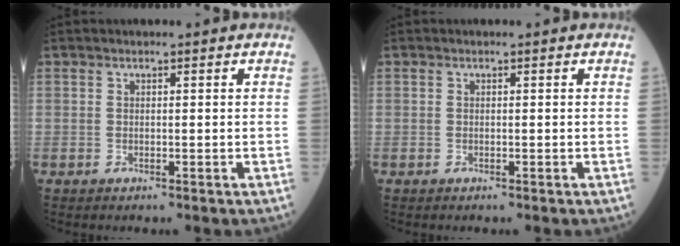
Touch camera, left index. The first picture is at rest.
{"total": 0.0}